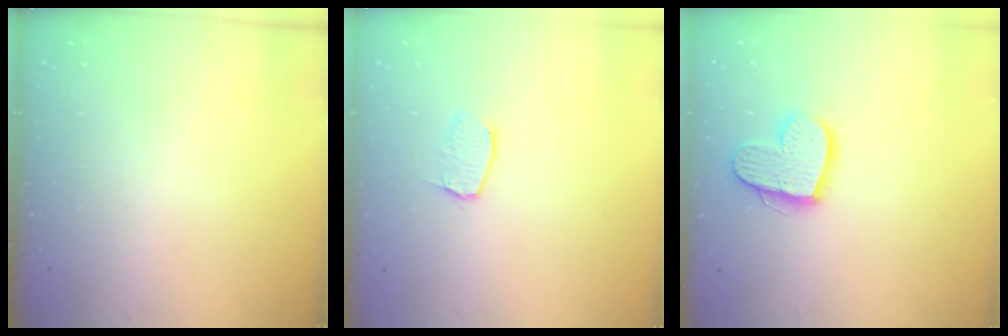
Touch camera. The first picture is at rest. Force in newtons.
{"total": 6.1, "press": 6.1, "slide": 0.2}
{"total": 13.4, "press": 13.4, "slide": 0.8}